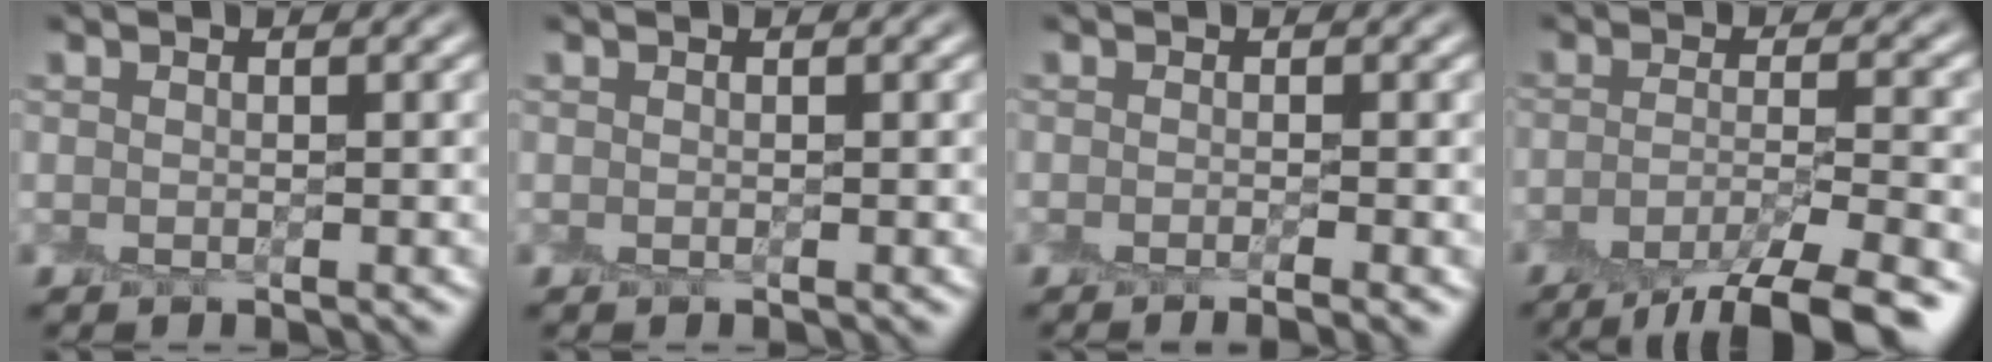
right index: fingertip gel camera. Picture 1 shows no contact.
{"total": 0.0}
{"total": 1.4, "force": [-0.9, -0.2, 1.1], "torque": [-0.017, -0.009, -0.016]}
{"total": 7.7, "force": [-5.5, 1.5, 5.1], "torque": [-0.072, -0.002, -0.090]}